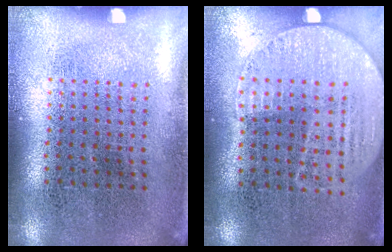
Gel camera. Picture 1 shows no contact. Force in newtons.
{"total": 1.0, "press": 0.9, "slide": 0.5}